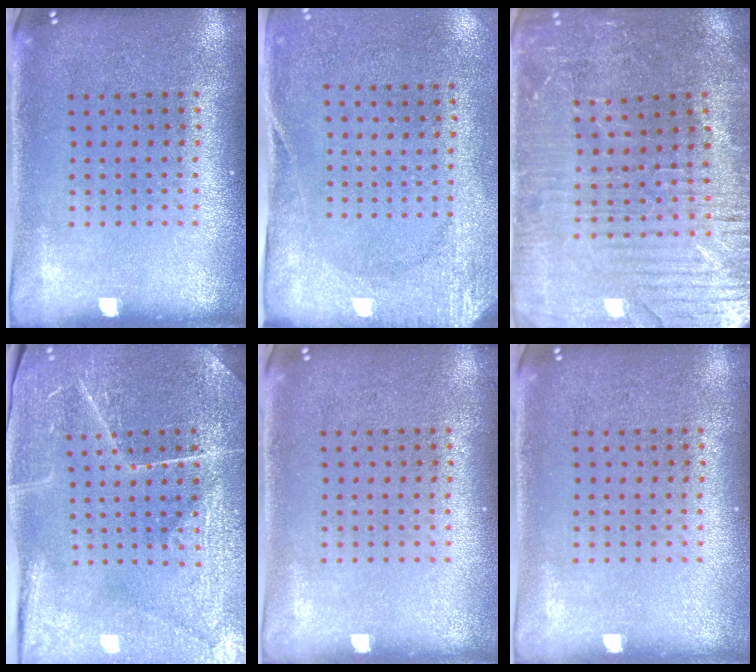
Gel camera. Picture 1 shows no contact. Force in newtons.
{"total": 2.7, "press": 2.1, "slide": 1.7}
{"total": 3.2, "press": 3.1, "slide": 0.6}
{"total": 4.1, "press": 4.0, "slide": 1.0}
{"total": 0.0}
{"total": 0.0}